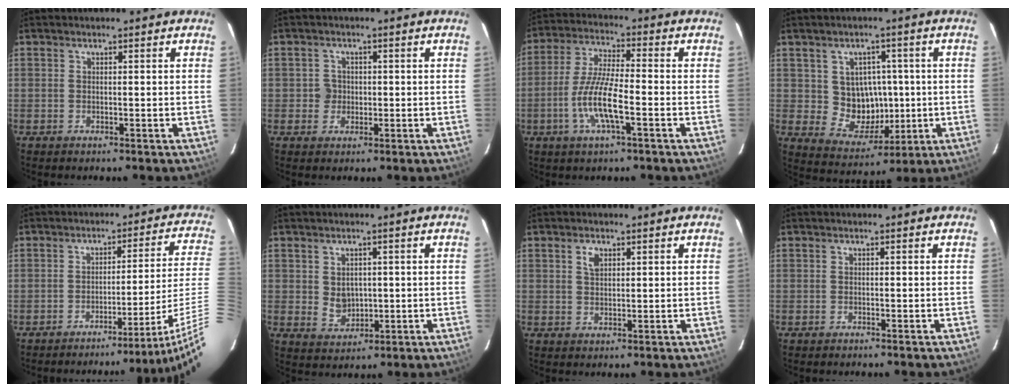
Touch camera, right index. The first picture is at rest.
{"total": 2.7, "force": [-0.2, 2.7, 0.2], "torque": [0.002, 0.009, -0.002]}
{"total": 10.2, "force": [-3.6, 1.8, 9.4], "torque": [-0.193, -0.005, -0.070]}
{"total": 9.0, "force": [0.4, 8.3, 3.4], "torque": [-0.069, 0.004, 0.024]}
{"total": 13.9, "force": [-9.3, -2.5, 10.0], "torque": [-0.122, -0.021, -0.118]}
{"total": 4.3, "force": [0.4, 3.7, 2.2], "torque": [-0.038, 0.001, 0.017]}
{"total": 2.4, "force": [1.1, 1.5, 1.5], "torque": [-0.027, 0.006, 0.021]}
{"total": 0.0}